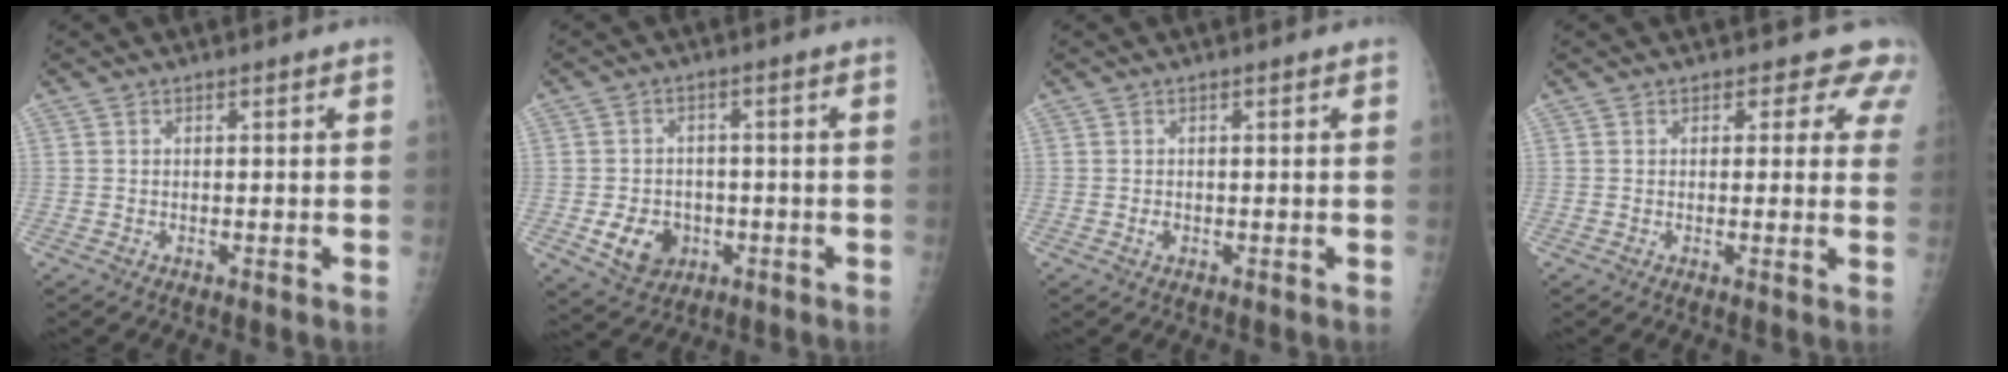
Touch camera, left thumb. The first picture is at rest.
{"total": 7.1, "force": [-2.1, 5.7, 3.7], "torque": [-0.041, 0.009, -0.027]}
{"total": 0.8, "force": [-0.1, 0.6, 0.5], "torque": [-0.007, 0.000, -0.002]}
{"total": 5.6, "force": [4.5, 3.2, 0.9], "torque": [0.033, -0.019, 0.030]}